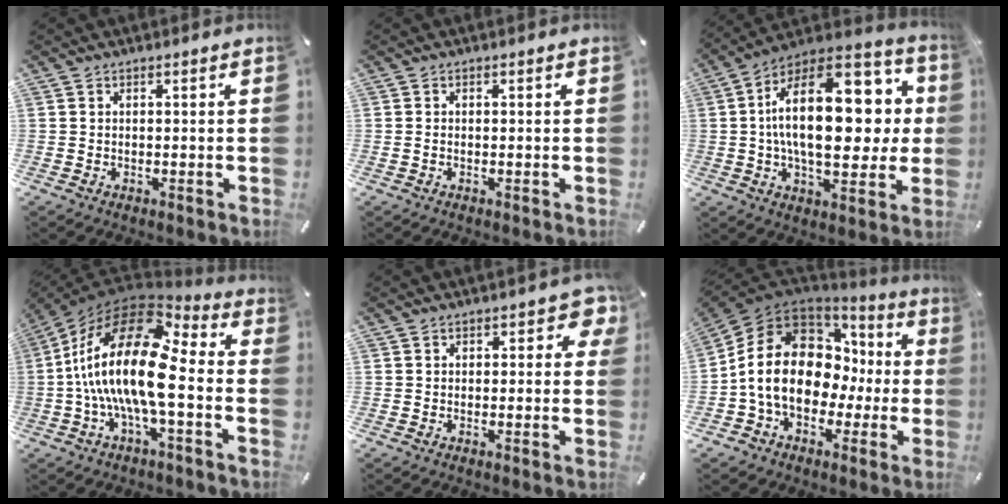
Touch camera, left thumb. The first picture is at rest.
{"total": 0.9, "force": [-0.2, 0.5, 0.7], "torque": [-0.014, 0.001, -0.004]}
{"total": 27.0, "force": [3.9, 14.3, 22.6], "torque": [-0.388, -0.023, 0.057]}
{"total": 22.7, "force": [-1.4, 8.8, 20.8], "torque": [-0.448, -0.012, -0.035]}
{"total": 3.8, "force": [1.5, 2.4, 2.6], "torque": [-0.020, -0.001, 0.019]}
{"total": 17.3, "force": [-0.6, 13.5, 10.8], "torque": [-0.221, -0.001, -0.009]}